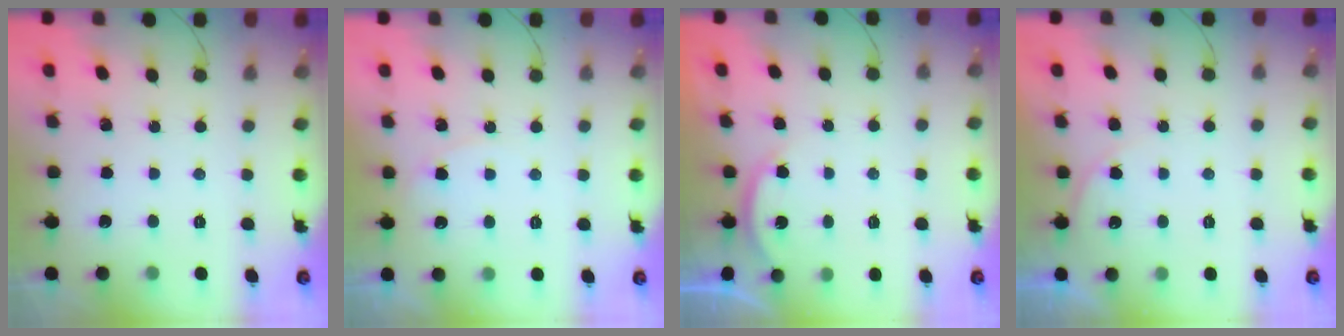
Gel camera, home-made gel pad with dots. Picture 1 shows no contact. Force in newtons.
{"total": 3.3, "press": 3.3, "slide": 0.3}
{"total": 2.2, "press": 2.2, "slide": 0.5}
{"total": 3.8, "press": 3.8, "slide": 0.3}